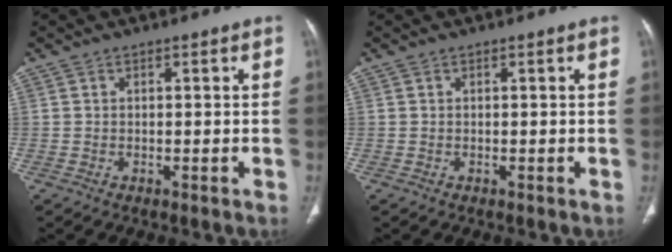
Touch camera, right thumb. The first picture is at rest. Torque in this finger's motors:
{"motor_torque": [-0.12, 0.12, -0.20, -0.04, 0.00]}